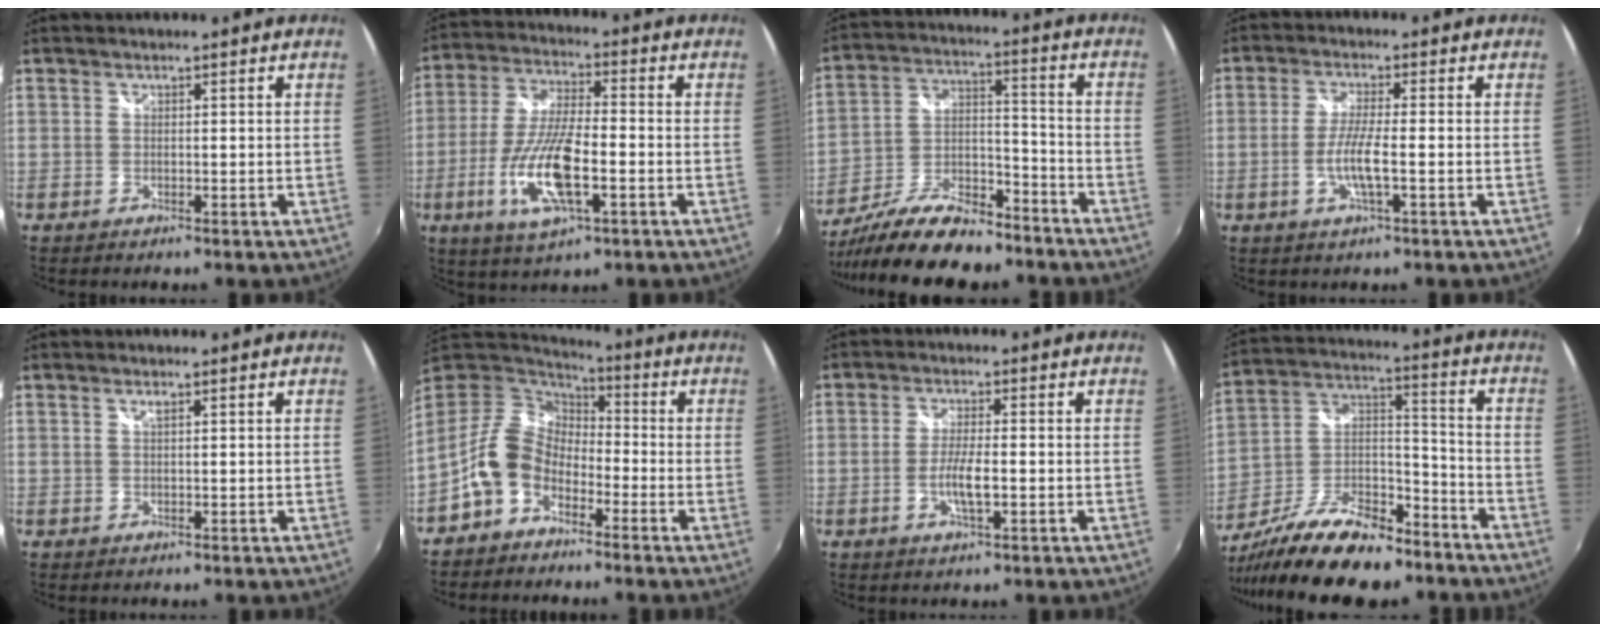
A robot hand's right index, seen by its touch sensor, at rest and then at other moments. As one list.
[{"total": 13.8, "force": [-4.5, 4.1, 12.4], "torque": [-0.261, -0.013, -0.086]}, {"total": 17.2, "force": [-13.4, 5.7, 9.0], "torque": [-0.180, -0.008, -0.228]}, {"total": 5.6, "force": [-1.5, 0.2, 5.3], "torque": [-0.109, -0.006, -0.031]}, {"total": 0.7, "force": [0.5, -0.1, 0.5], "torque": [-0.010, 0.002, 0.009]}, {"total": 10.5, "force": [-5.5, 7.1, 5.4], "torque": [-0.110, 0.020, -0.113]}, {"total": 4.5, "force": [-1.3, 0.7, 4.3], "torque": [-0.085, -0.005, -0.024]}, {"total": 20.7, "force": [-15.0, 7.6, 12.2], "torque": [-0.240, -0.010, -0.251]}]